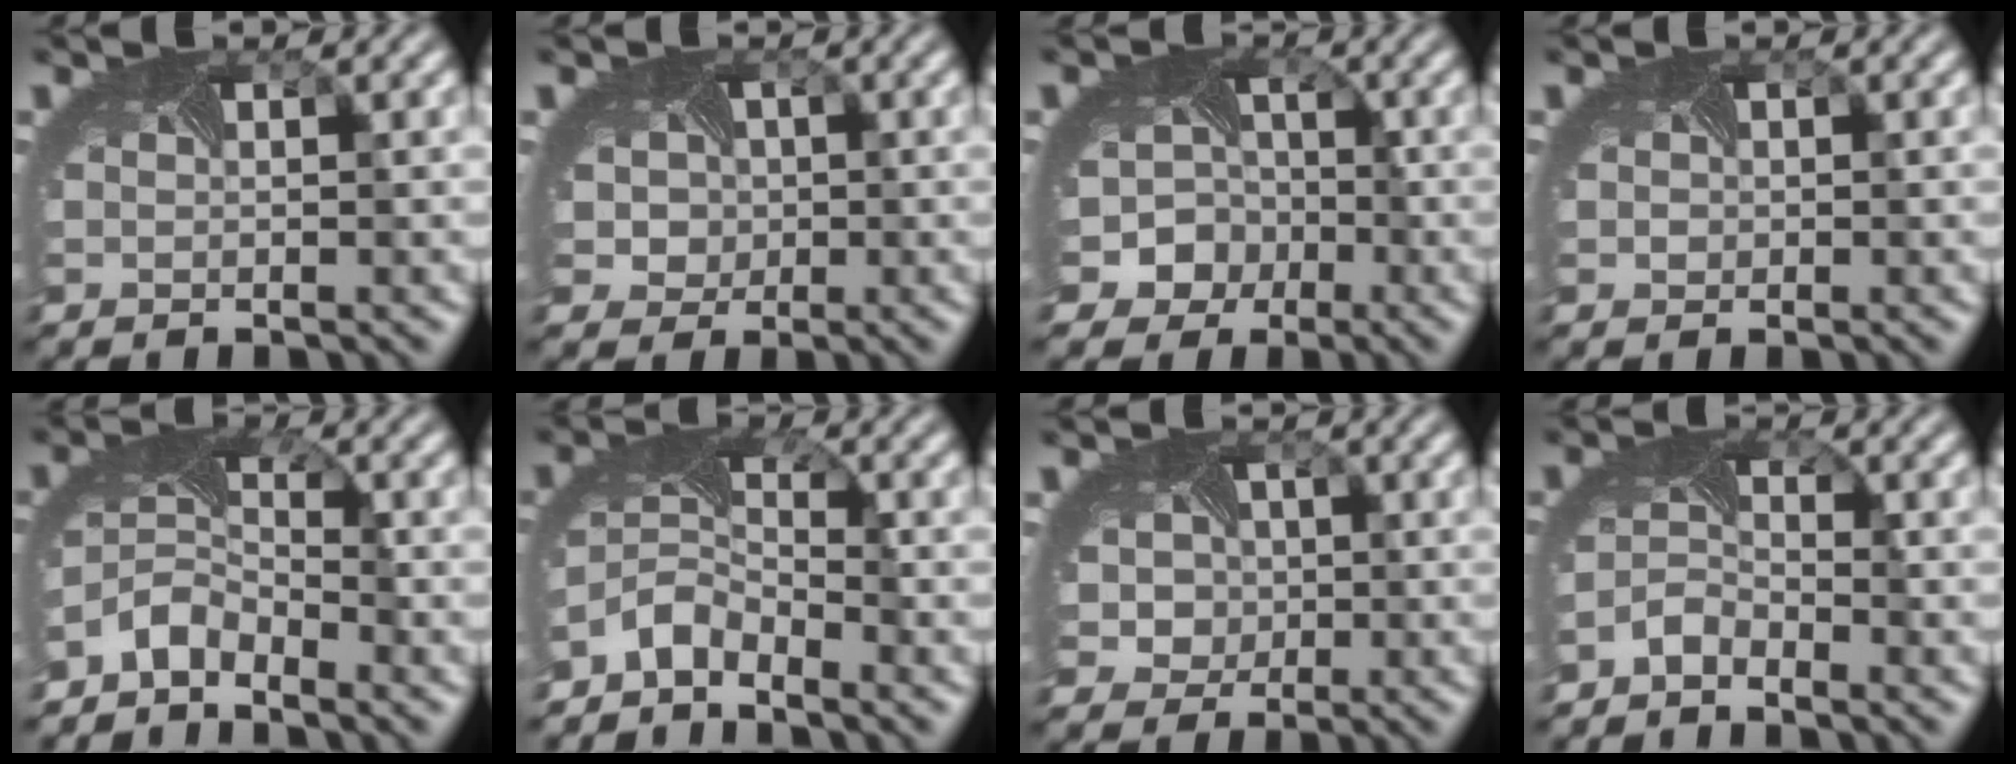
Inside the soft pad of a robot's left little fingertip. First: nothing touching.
{"total": 4.8, "force": [0.5, 4.2, 2.3], "torque": [-0.030, 0.013, -0.016]}
{"total": 8.1, "force": [-3.0, 7.2, 2.2], "torque": [-0.031, -0.012, -0.068]}
{"total": 1.0, "force": [0.2, 0.9, 0.1], "torque": [-0.002, -0.002, -0.002]}
{"total": 3.6, "force": [-3.1, 1.5, 1.1], "torque": [-0.034, -0.007, -0.070]}
{"total": 3.6, "force": [-3.1, 1.4, 1.1], "torque": [-0.035, -0.007, -0.071]}
{"total": 5.4, "force": [0.2, 4.8, 2.5], "torque": [-0.034, 0.010, -0.022]}
{"total": 2.1, "force": [-2.0, 0.6, 0.3], "torque": [-0.020, 0.000, -0.044]}